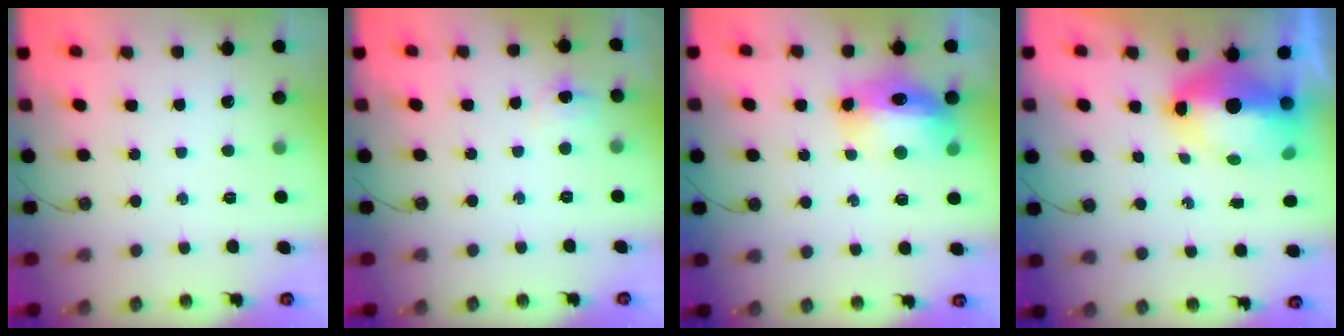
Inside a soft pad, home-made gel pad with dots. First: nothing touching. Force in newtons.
{"total": 5.7, "press": 4.1, "slide": 4.0}
{"total": 13.9, "press": 13.6, "slide": 2.6}
{"total": 11.5, "press": 11.3, "slide": 1.8}